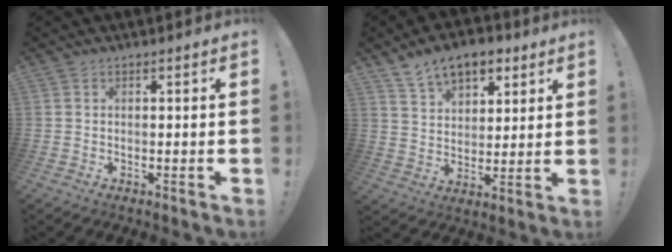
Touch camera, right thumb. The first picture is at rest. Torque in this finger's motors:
{"motor_torque": [0.12, 0.14, 0.18, 0.13, 0.00]}